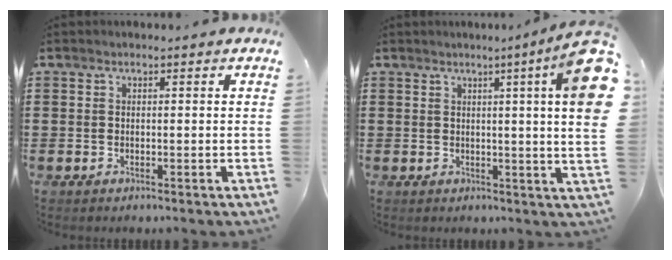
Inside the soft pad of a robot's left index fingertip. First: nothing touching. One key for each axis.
{"total": 9.3, "fx": 3.3, "fy": -0.2, "fz": 8.7, "tx": -0.130, "ty": -0.026, "tz": 0.051}